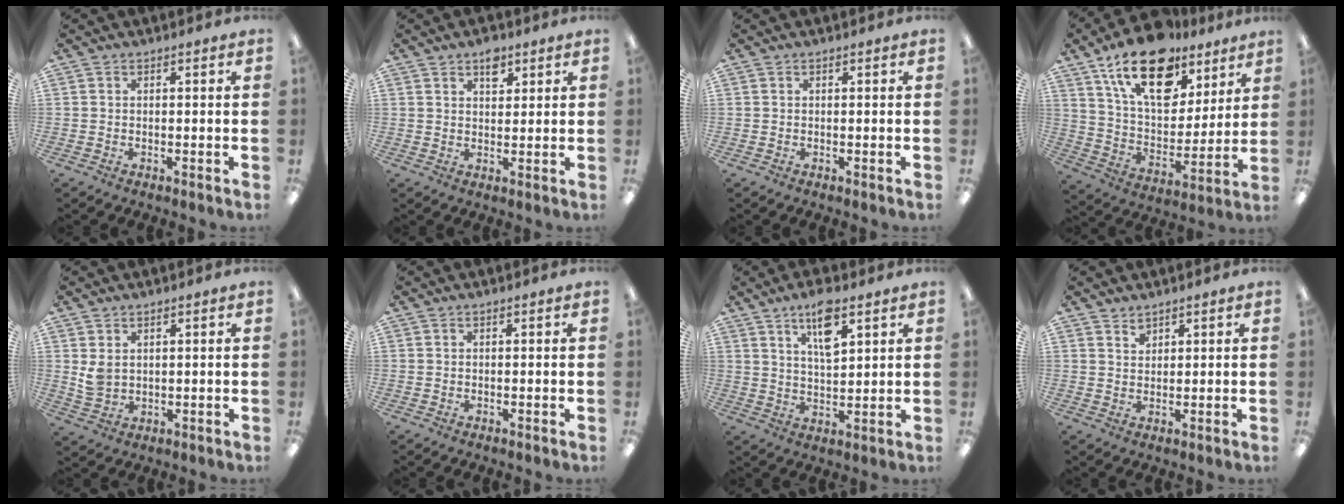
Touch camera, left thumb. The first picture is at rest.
{"total": 4.6, "force": [3.0, 2.8, 2.2], "torque": [-0.017, -0.010, 0.048]}
{"total": 0.0}
{"total": 20.9, "force": [13.0, 11.0, 12.1], "torque": [-0.193, -0.064, 0.227]}
{"total": 3.9, "force": [1.6, 2.7, 2.3], "torque": [-0.038, -0.001, 0.031]}
{"total": 0.0}
{"total": 8.8, "force": [5.4, 3.2, 6.1], "torque": [-0.091, -0.023, 0.088]}
{"total": 2.0, "force": [1.8, 0.9, 0.2], "torque": [0.003, -0.008, 0.034]}